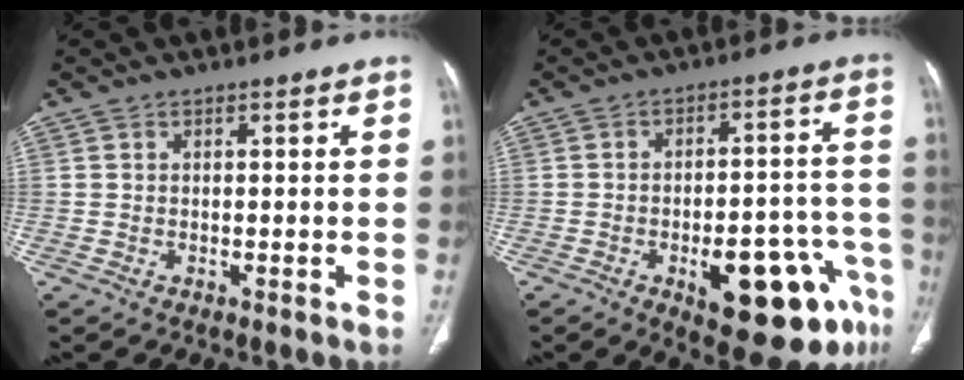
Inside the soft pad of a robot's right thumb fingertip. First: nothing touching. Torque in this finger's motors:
{"motor_torque": [1.97, 1.77, 1.19, -1.27, 0.30]}